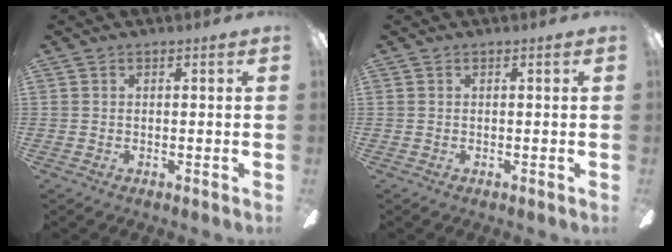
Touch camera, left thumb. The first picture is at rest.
{"total": 0.0}